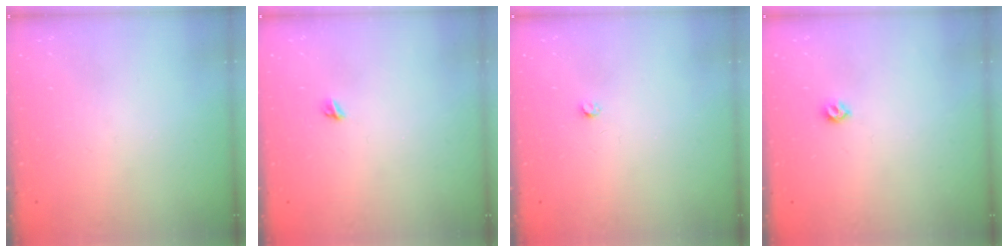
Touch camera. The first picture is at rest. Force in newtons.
{"total": 3.9, "press": 3.8, "slide": 0.5}
{"total": 2.5, "press": 2.5, "slide": 0.4}
{"total": 4.9, "press": 4.8, "slide": 0.8}